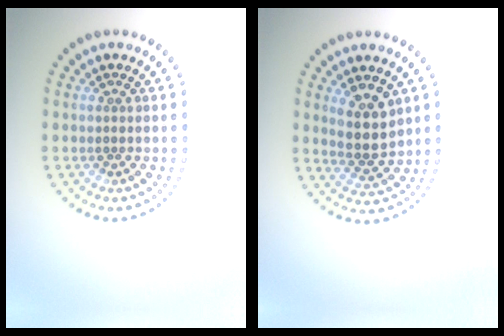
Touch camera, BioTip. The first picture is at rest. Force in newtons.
{"total": 4.0, "press": 3.8, "slide": 1.4}